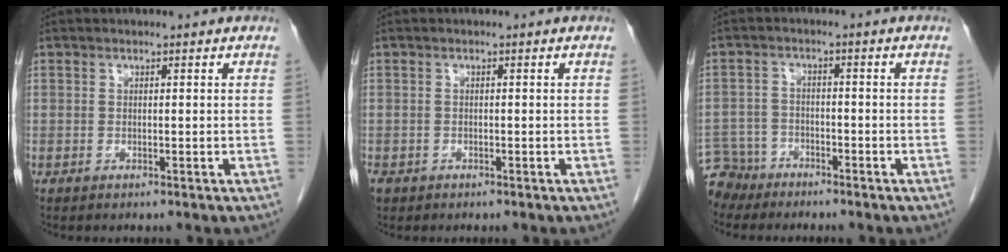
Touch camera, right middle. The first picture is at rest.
{"total": 1.5, "force": [-0.9, 1.1, 0.4], "torque": [-0.013, 0.000, -0.014]}
{"total": 5.5, "force": [-4.8, 2.6, -0.7], "torque": [0.016, -0.005, -0.092]}